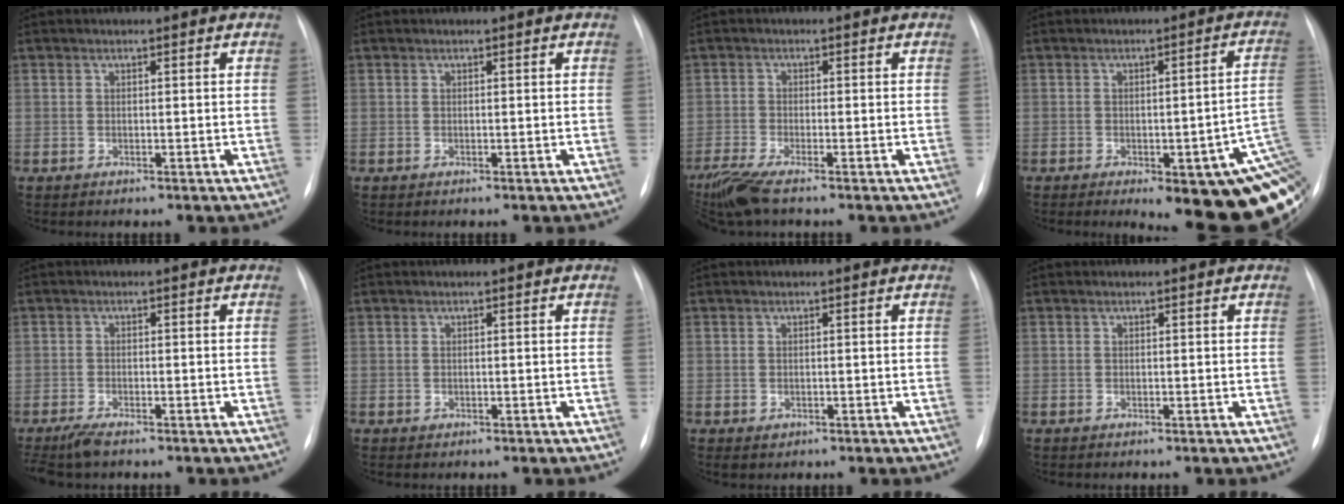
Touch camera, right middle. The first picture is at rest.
{"total": 0.0}
{"total": 5.7, "force": [-4.5, 0.2, 3.6], "torque": [-0.078, -0.018, -0.085]}
{"total": 21.8, "force": [-7.0, 6.2, 19.7], "torque": [-0.154, 0.016, -0.070]}
{"total": 3.4, "force": [-2.7, 0.7, 2.0], "torque": [-0.045, -0.011, -0.047]}
{"total": 0.0}
{"total": 0.8, "force": [-0.3, 0.7, 0.3], "torque": [-0.005, 0.001, 0.000]}
{"total": 0.0}